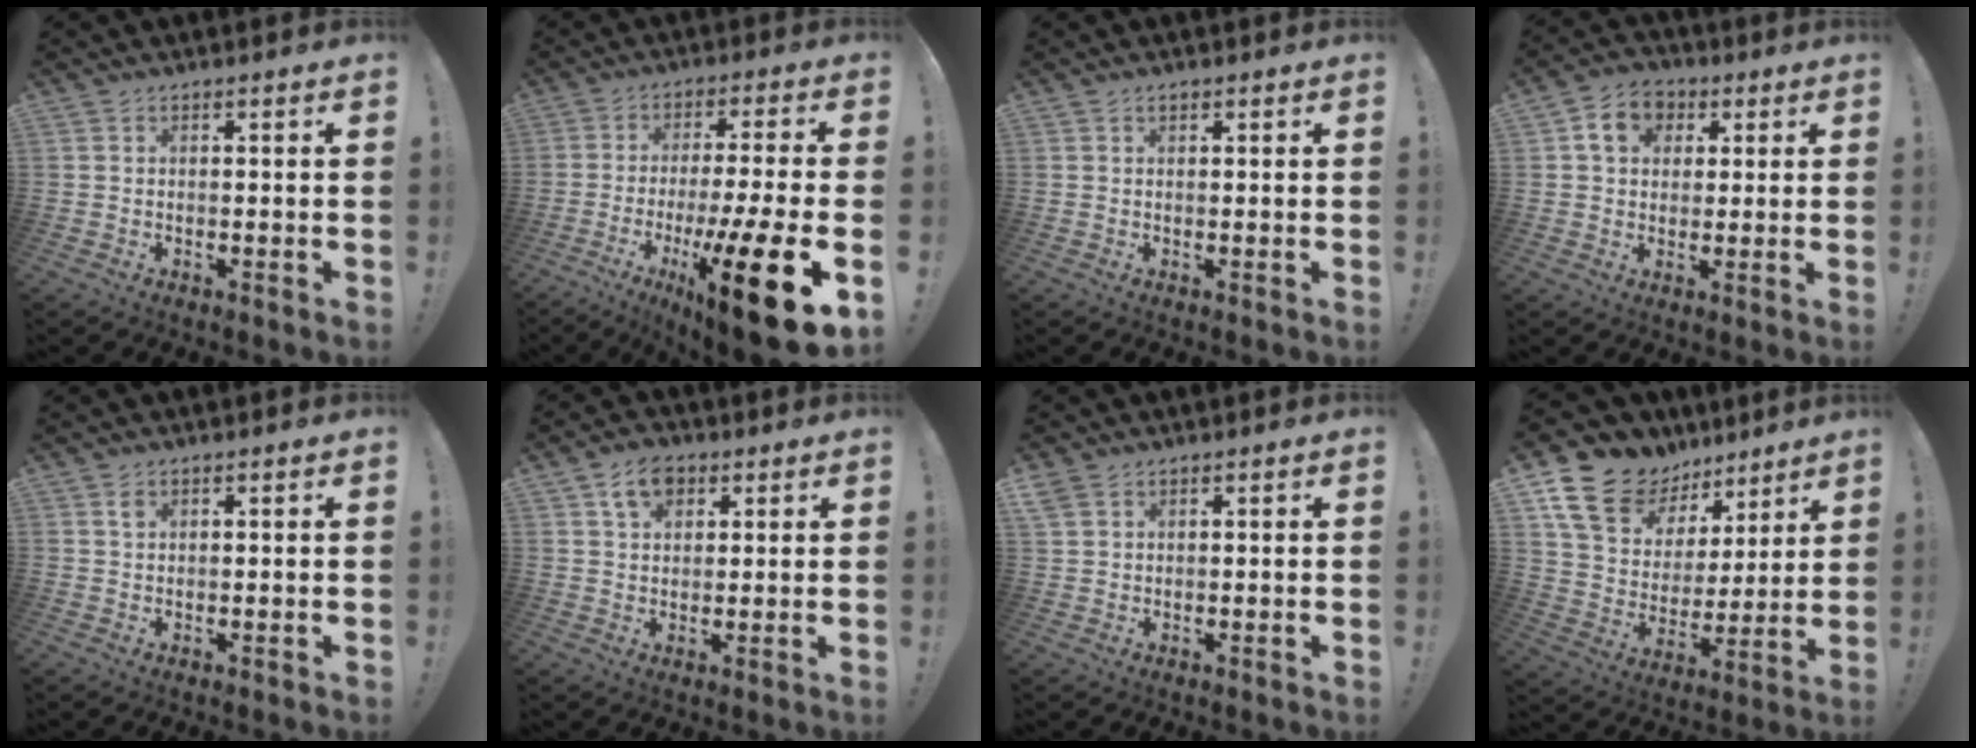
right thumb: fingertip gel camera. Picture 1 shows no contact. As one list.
[{"total": 21.0, "force": [-8.3, 3.1, 19.1], "torque": [-0.295, 0.034, -0.127]}, {"total": 0.7, "force": [0.5, 0.4, 0.3], "torque": [-0.003, -0.001, 0.008]}, {"total": 9.1, "force": [3.0, 7.5, 4.1], "torque": [-0.058, 0.003, 0.059]}, {"total": 1.4, "force": [0.7, 0.8, 0.9], "torque": [-0.001, -0.007, 0.010]}, {"total": 7.3, "force": [3.8, 5.1, 3.7], "torque": [-0.062, -0.001, 0.071]}, {"total": 2.9, "force": [2.0, 1.7, 1.2], "torque": [-0.019, -0.008, 0.039]}, {"total": 16.9, "force": [11.1, 10.6, 7.1], "torque": [-0.131, -0.059, 0.215]}]